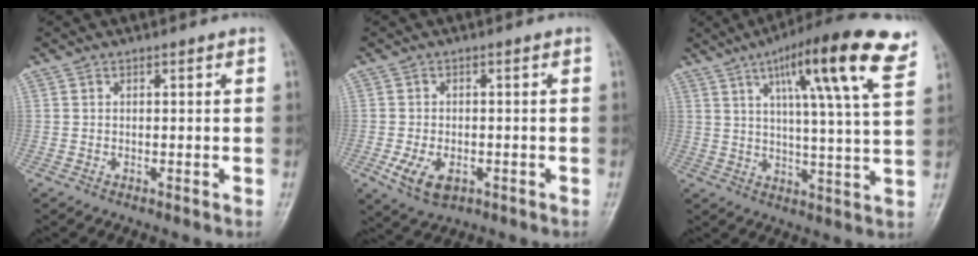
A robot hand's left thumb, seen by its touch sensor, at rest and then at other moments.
{"total": 6.2, "force": [-2.4, 3.7, 4.4], "torque": [-0.082, 0.001, -0.033]}
{"total": 18.6, "force": [9.4, 2.8, 15.8], "torque": [-0.220, -0.025, 0.133]}